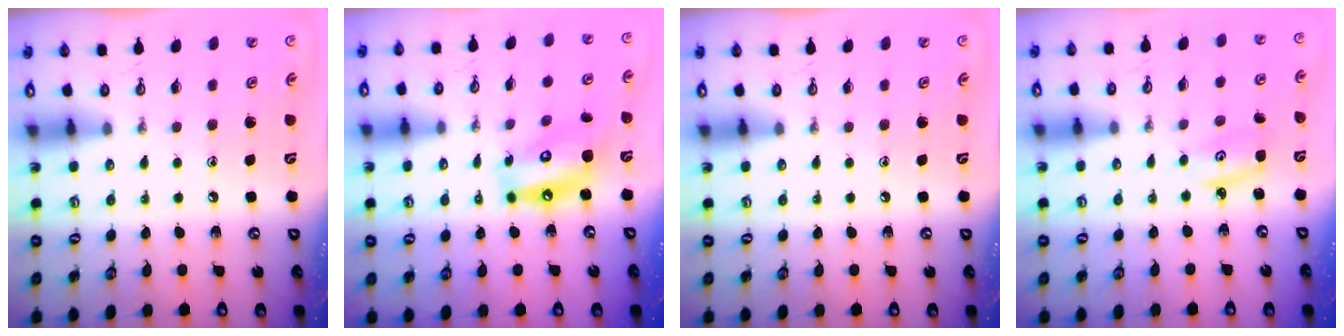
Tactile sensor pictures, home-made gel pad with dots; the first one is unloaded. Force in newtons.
{"total": 13.0, "press": 12.9, "slide": 1.4}
{"total": 0.0}
{"total": 2.8, "press": 2.8, "slide": 0.3}